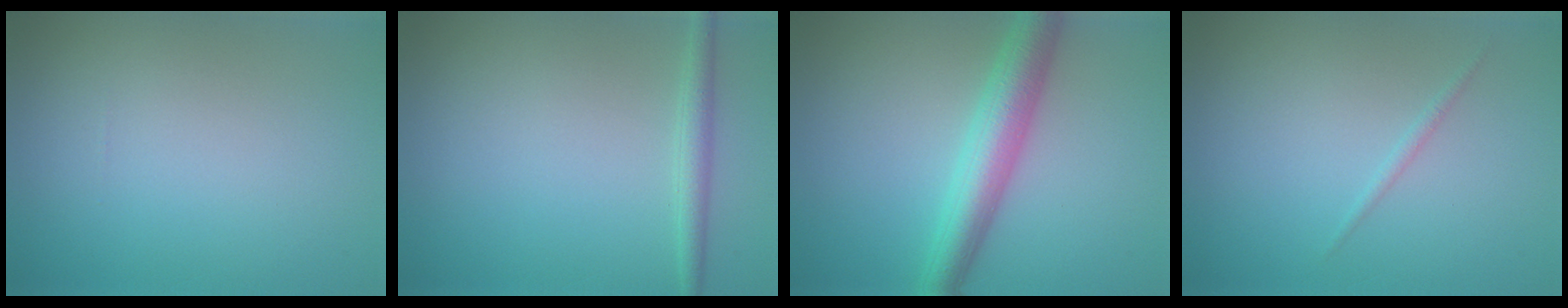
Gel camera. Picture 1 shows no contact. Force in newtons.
{"total": 1.7, "press": 1.7, "slide": 0.0}
{"total": 5.0, "press": 5.0, "slide": 0.1}
{"total": 0.6, "press": 0.6, "slide": 0.0}